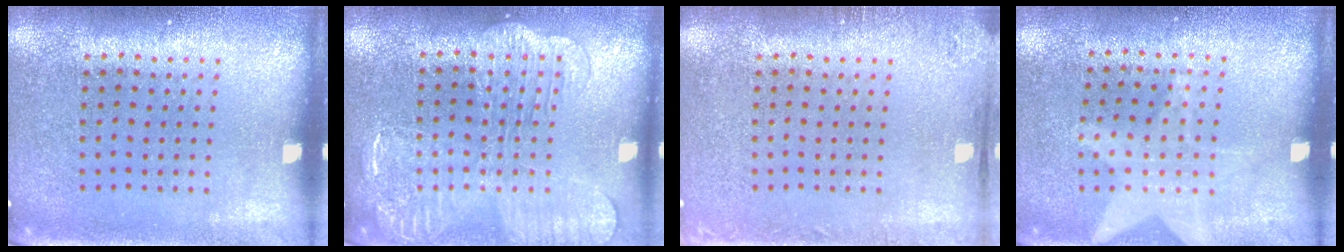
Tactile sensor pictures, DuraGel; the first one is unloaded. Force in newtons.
{"total": 2.2, "press": 2.1, "slide": 0.4}
{"total": 1.2, "press": 1.2, "slide": 0.1}
{"total": 1.3, "press": 0.9, "slide": 0.9}